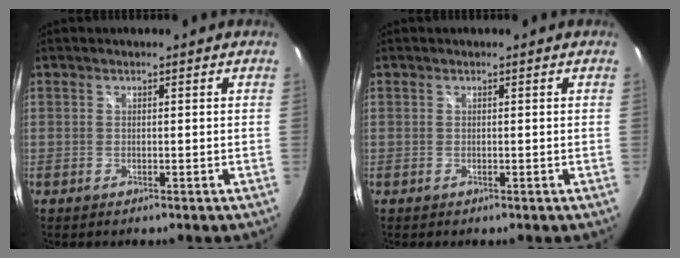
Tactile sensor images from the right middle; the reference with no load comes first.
{"total": 0.0}